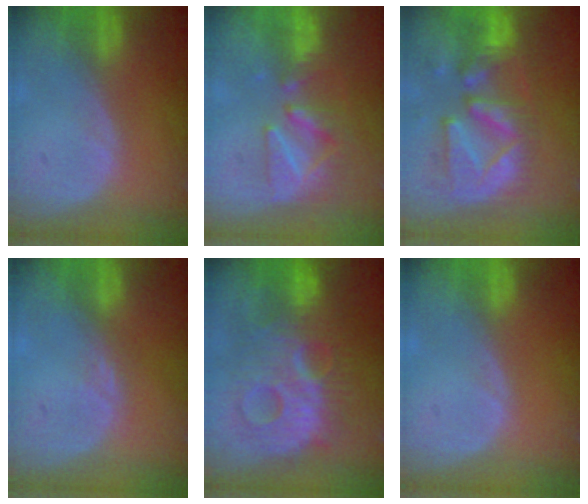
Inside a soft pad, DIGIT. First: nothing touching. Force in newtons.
{"total": 8.7, "press": 7.7, "slide": 3.9}
{"total": 13.3, "press": 11.4, "slide": 6.8}
{"total": 1.1, "press": 1.0, "slide": 0.5}
{"total": 12.5, "press": 12.5, "slide": 1.0}
{"total": 0.0}